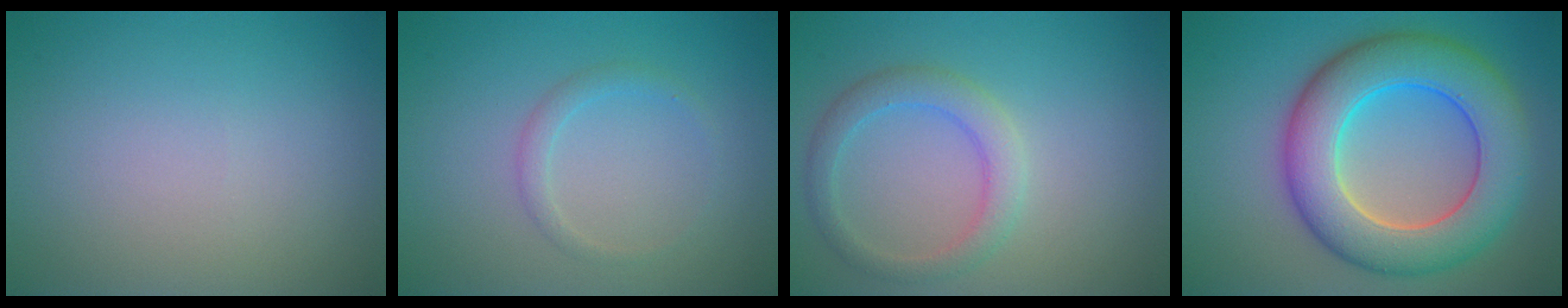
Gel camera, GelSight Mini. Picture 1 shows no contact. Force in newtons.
{"total": 1.3, "press": 1.3, "slide": 0.0}
{"total": 2.9, "press": 2.9, "slide": 0.1}
{"total": 9.8, "press": 9.8, "slide": 0.3}